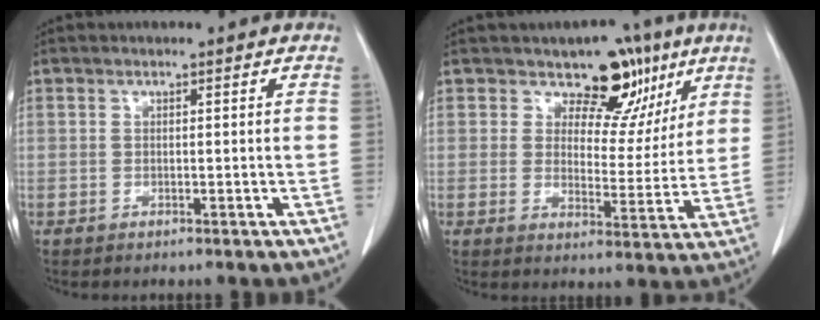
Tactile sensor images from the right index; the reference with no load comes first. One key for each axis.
{"total": 8.5, "fx": 5.7, "fy": 5.1, "fz": 3.7, "tx": -0.027, "ty": -0.004, "tz": 0.077}